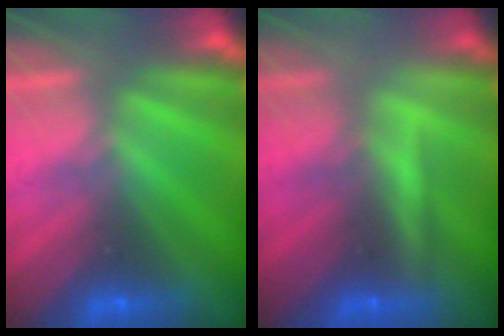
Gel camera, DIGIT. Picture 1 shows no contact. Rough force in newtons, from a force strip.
{"total": 2.0}